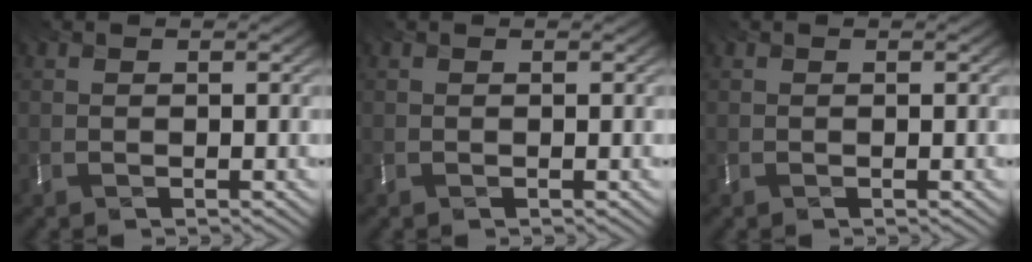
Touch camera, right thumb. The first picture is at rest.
{"total": 0.0}
{"total": 0.0}